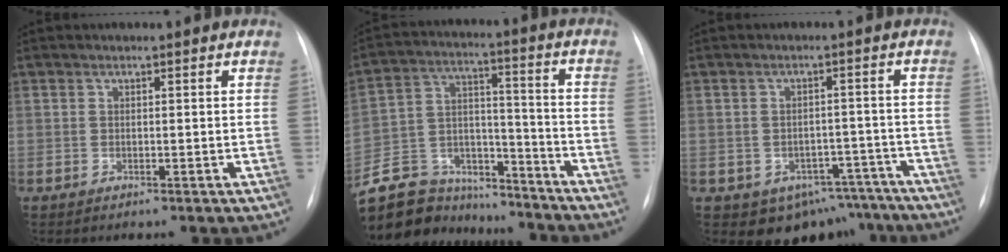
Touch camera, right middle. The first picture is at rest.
{"total": 21.4, "force": [-18.5, 9.5, 4.9], "torque": [-0.142, 0.038, -0.293]}
{"total": 9.1, "force": [-6.5, 6.1, 2.0], "torque": [-0.004, 0.027, -0.076]}